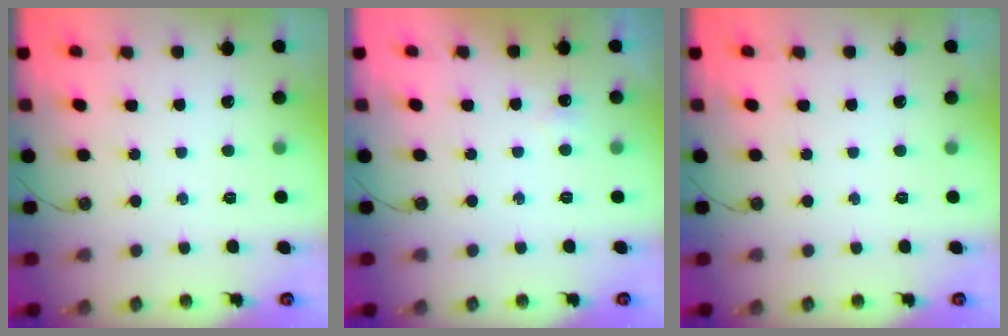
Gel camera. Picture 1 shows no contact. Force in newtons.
{"total": 2.7, "press": 2.7, "slide": 0.6}
{"total": 0.0}